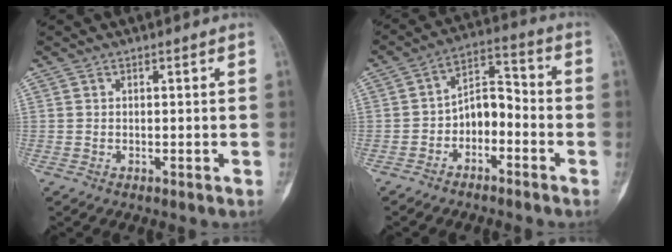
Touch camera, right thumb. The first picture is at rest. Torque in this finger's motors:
{"motor_torque": [0.23, 0.11, -0.11, 0.19, -0.05]}